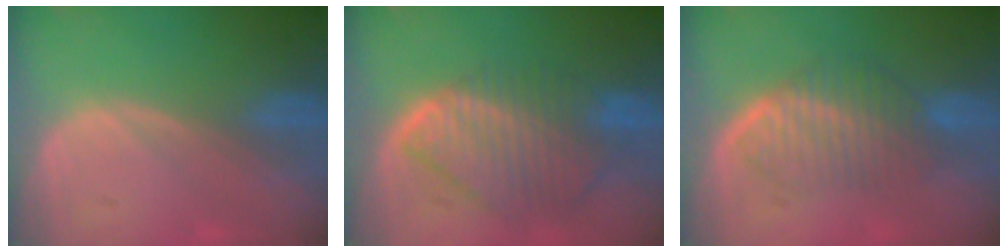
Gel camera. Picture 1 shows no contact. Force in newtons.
{"total": 10.0, "press": 8.7, "slide": 5.0}
{"total": 6.3, "press": 6.2, "slide": 1.3}